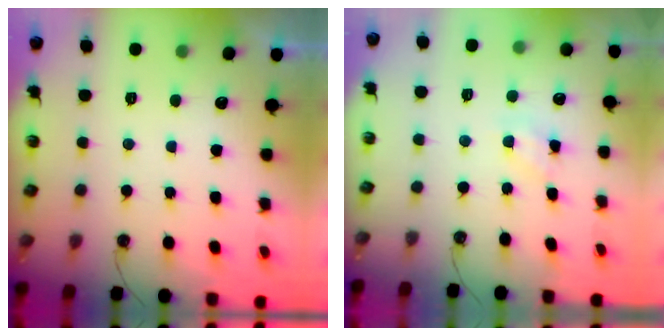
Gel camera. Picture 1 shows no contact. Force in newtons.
{"total": 4.8, "press": 4.8, "slide": 0.5}